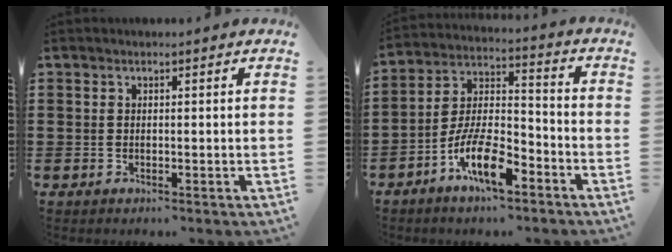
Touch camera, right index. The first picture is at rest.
{"total": 10.5, "force": [-6.1, 3.6, 7.7], "torque": [-0.161, 0.004, -0.116]}